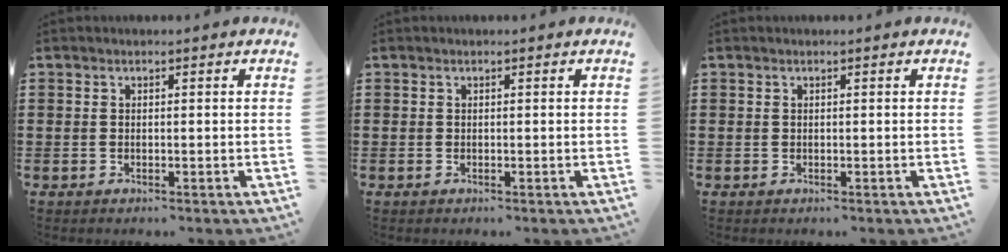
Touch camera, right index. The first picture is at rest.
{"total": 0.0}
{"total": 0.0}